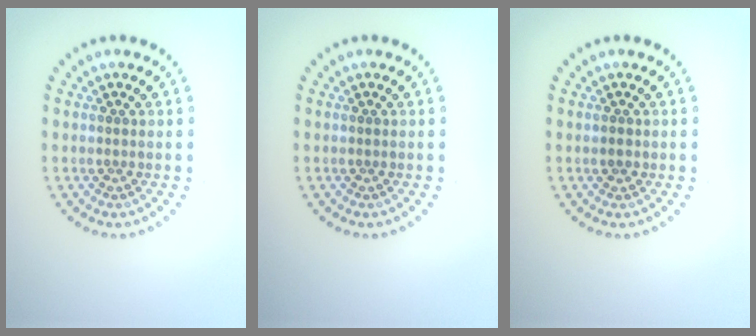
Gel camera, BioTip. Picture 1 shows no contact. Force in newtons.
{"total": 0.0}
{"total": 0.9, "press": 0.8, "slide": 0.3}